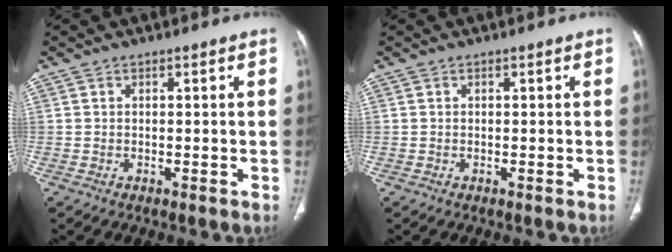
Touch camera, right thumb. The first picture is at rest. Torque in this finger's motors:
{"motor_torque": [0.06, 0.07, 0.18, -0.06, 0.04]}